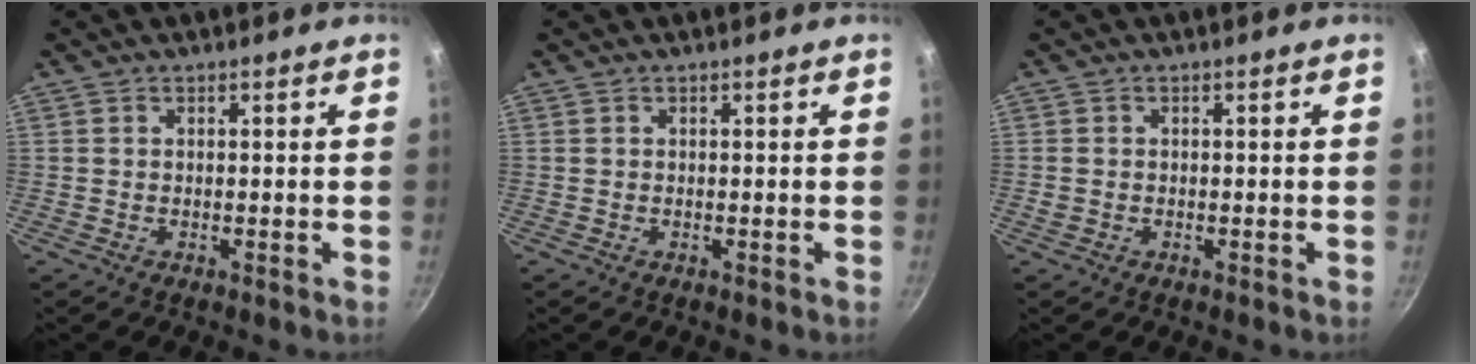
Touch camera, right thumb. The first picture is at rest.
{"total": 0.0}
{"total": 1.2, "force": [-0.3, 1.0, 0.5], "torque": [-0.010, 0.001, -0.005]}